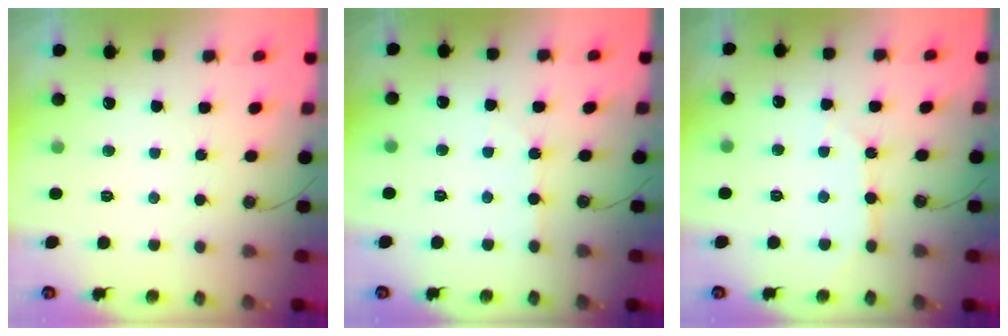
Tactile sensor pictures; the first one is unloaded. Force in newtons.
{"total": 2.1, "press": 2.1, "slide": 0.4}
{"total": 3.8, "press": 3.7, "slide": 0.5}